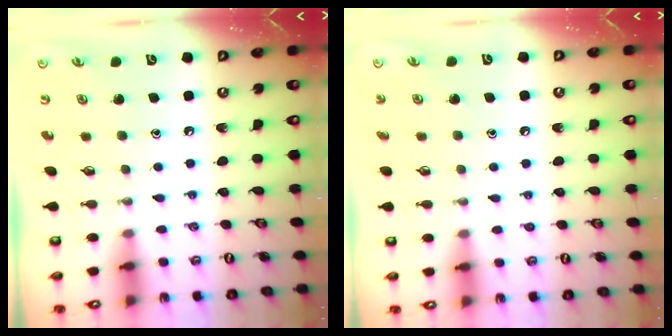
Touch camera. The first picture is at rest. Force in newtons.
{"total": 2.7, "press": 2.6, "slide": 0.7}